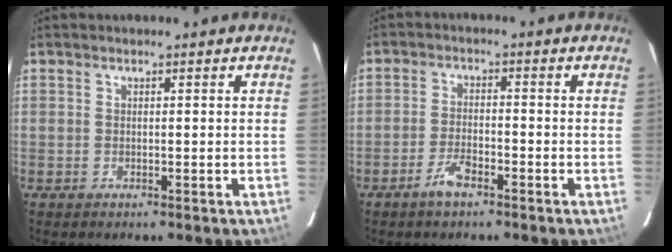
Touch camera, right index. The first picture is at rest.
{"total": 4.4, "force": [-3.0, 1.4, 2.8], "torque": [-0.067, 0.001, -0.057]}